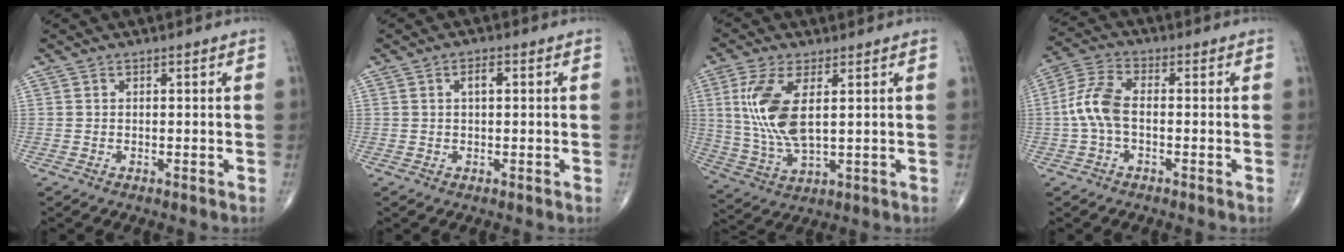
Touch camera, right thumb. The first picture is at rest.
{"total": 2.3, "force": [0.5, 1.0, 2.0], "torque": [-0.028, 0.003, 0.007]}
{"total": 12.1, "force": [2.6, 5.0, 10.7], "torque": [-0.238, -0.012, 0.060]}
{"total": 7.5, "force": [-0.8, 3.8, 6.3], "torque": [-0.147, 0.023, -0.023]}